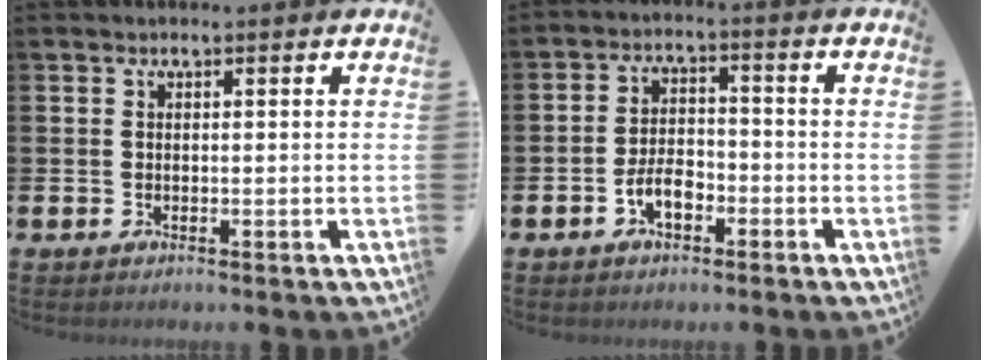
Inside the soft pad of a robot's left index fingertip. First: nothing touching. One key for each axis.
{"total": 4.1, "fx": -2.1, "fy": 2.2, "fz": 2.8, "tx": -0.041, "ty": 0.006, "tz": -0.042}